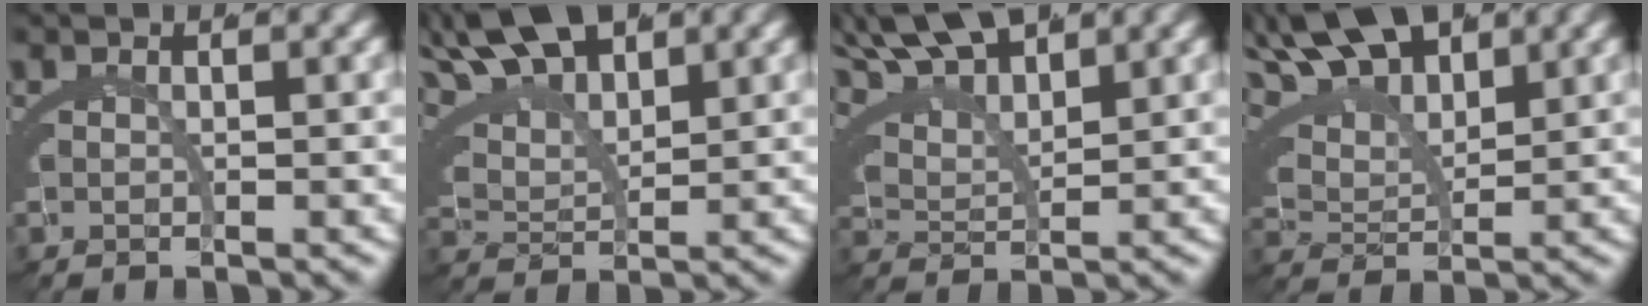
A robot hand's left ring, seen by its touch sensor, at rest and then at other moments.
{"total": 7.2, "force": [5.7, 2.6, 3.5], "torque": [-0.077, 0.018, 0.095]}
{"total": 6.0, "force": [5.4, 1.1, 2.4], "torque": [-0.047, 0.020, 0.090]}
{"total": 8.3, "force": [6.2, 3.6, 4.3], "torque": [-0.084, 0.027, 0.094]}